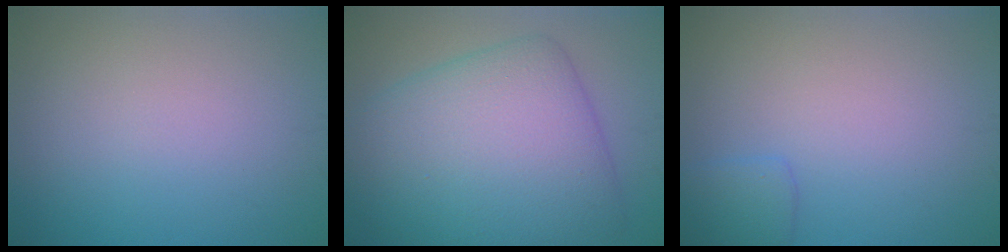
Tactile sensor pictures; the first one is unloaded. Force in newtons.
{"total": 11.0, "press": 11.0, "slide": 0.2}
{"total": 1.7, "press": 1.7, "slide": 0.1}